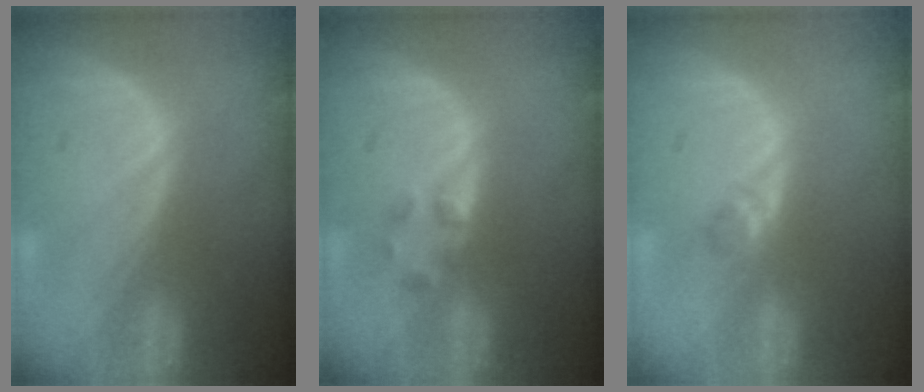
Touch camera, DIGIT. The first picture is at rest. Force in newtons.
{"total": 2.0, "press": 1.9, "slide": 0.8}
{"total": 1.6, "press": 1.4, "slide": 0.8}